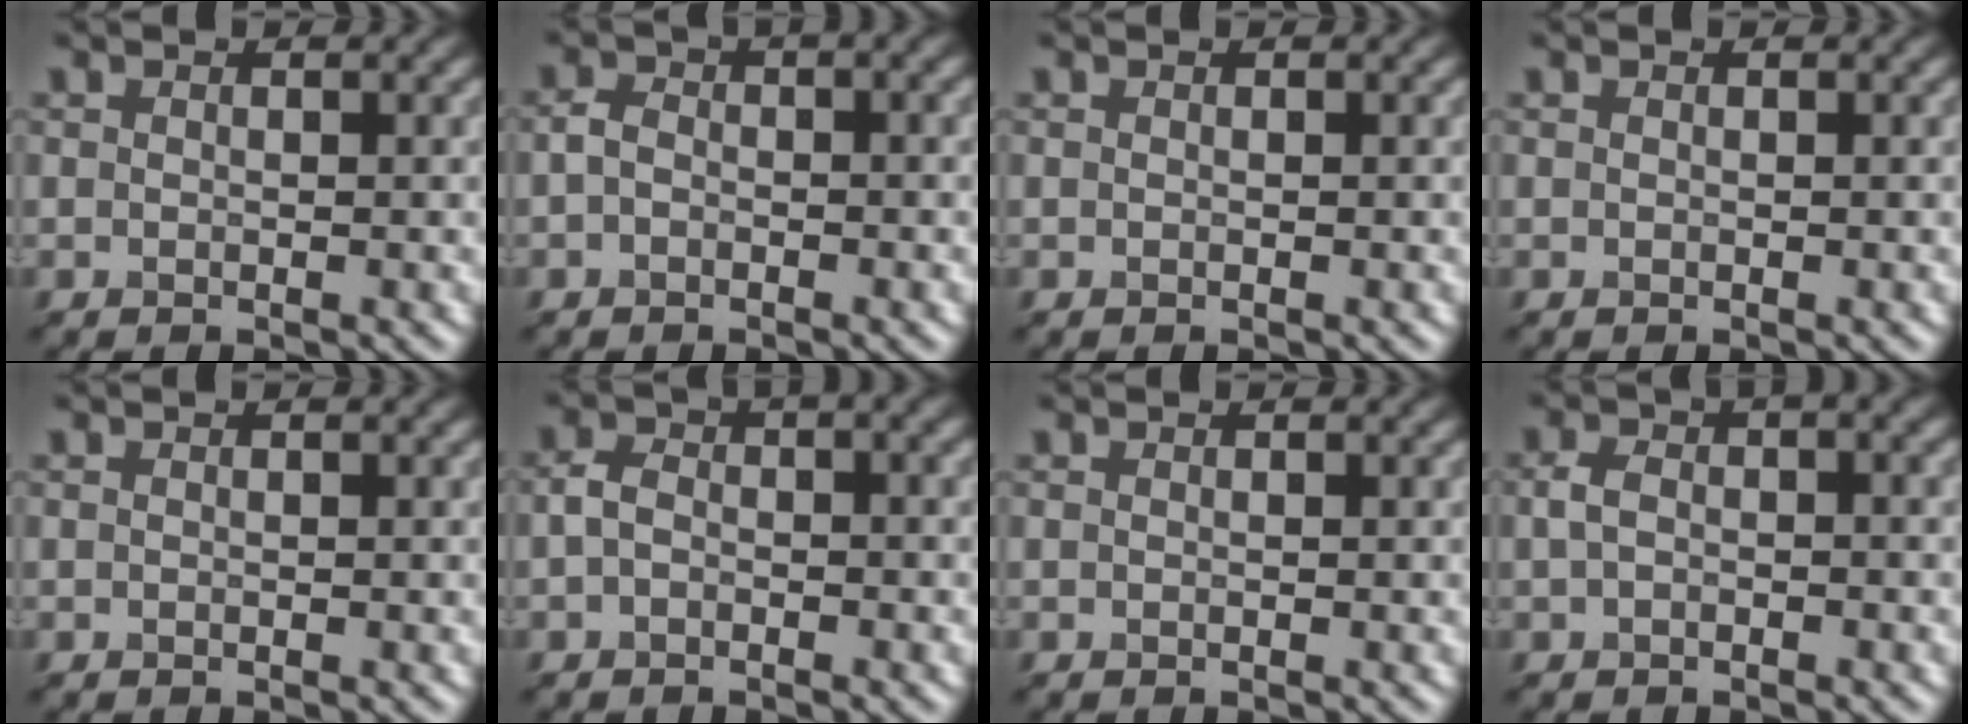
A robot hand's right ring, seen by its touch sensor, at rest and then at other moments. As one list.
[{"total": 1.1, "force": [-0.9, 0.1, 0.5], "torque": [-0.030, 0.007, 0.006]}, {"total": 0.0}, {"total": 0.0}, {"total": 0.0}, {"total": 1.4, "force": [-1.0, 0.4, 0.9], "torque": [-0.035, 0.008, 0.003]}, {"total": 0.0}, {"total": 1.3, "force": [-0.7, 0.3, 1.0], "torque": [-0.038, 0.008, 0.010]}]